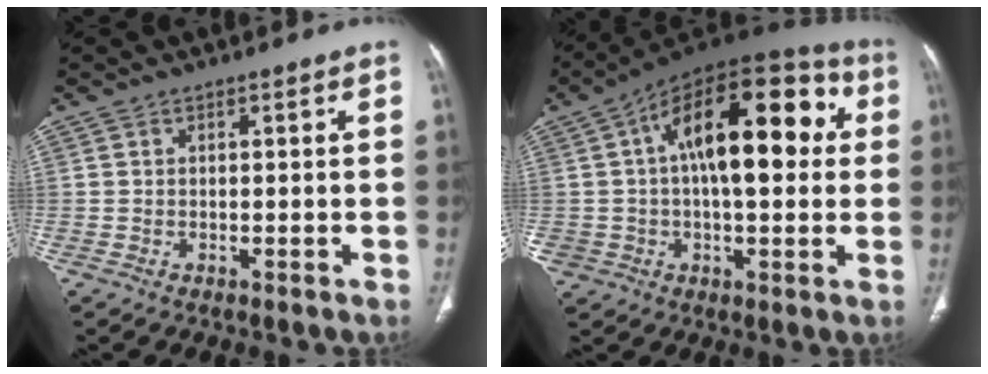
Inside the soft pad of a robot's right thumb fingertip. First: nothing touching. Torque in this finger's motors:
{"motor_torque": [-0.71, 2.35, 2.55, 0.21, 0.79]}